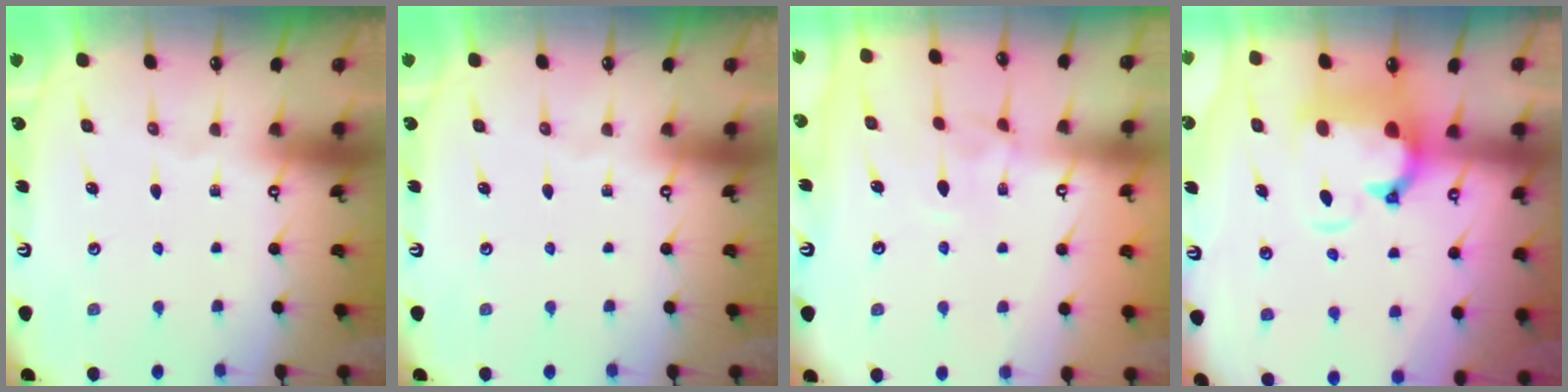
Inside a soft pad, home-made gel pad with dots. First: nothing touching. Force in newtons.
{"total": 0.0}
{"total": 2.6, "press": 2.5, "slide": 0.6}
{"total": 3.4, "press": 3.0, "slide": 1.6}